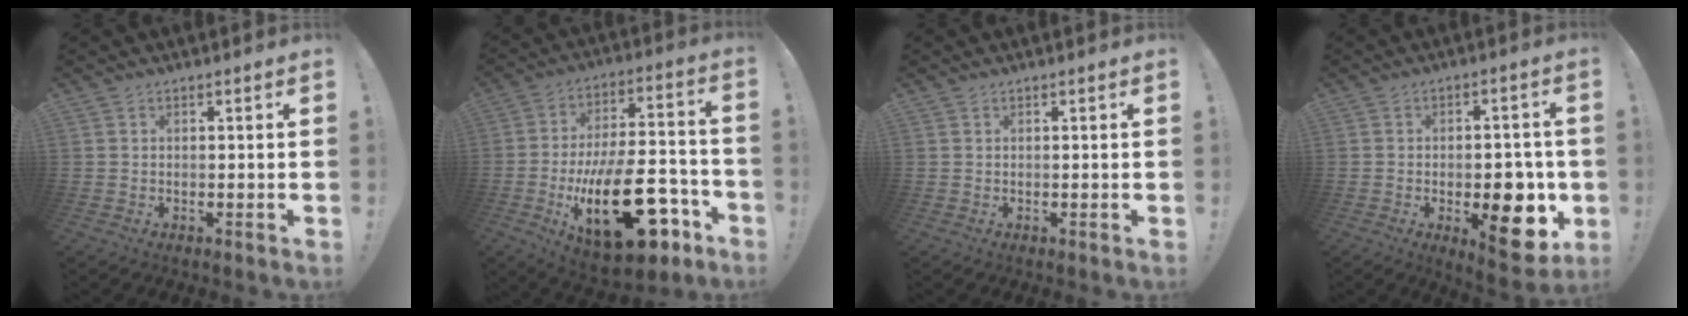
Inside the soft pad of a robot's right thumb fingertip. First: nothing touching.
{"total": 28.2, "force": [-9.9, 12.7, 23.1], "torque": [-0.387, 0.062, -0.149]}
{"total": 0.0}
{"total": 14.3, "force": [-3.7, 7.3, 11.8], "torque": [-0.110, 0.004, -0.046]}